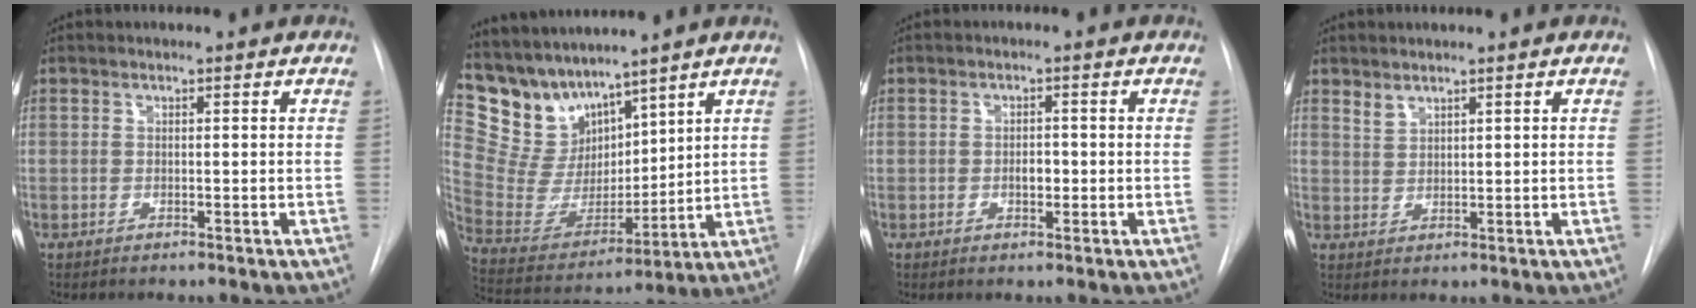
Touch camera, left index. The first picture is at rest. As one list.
[{"total": 11.6, "force": [10.2, 4.9, 2.5], "torque": [-0.071, 0.023, 0.215]}, {"total": 1.7, "force": [-0.3, 1.0, 1.3], "torque": [-0.019, 0.002, -0.002]}, {"total": 1.8, "force": [1.7, 0.4, 0.4], "torque": [-0.005, 0.000, 0.035]}]